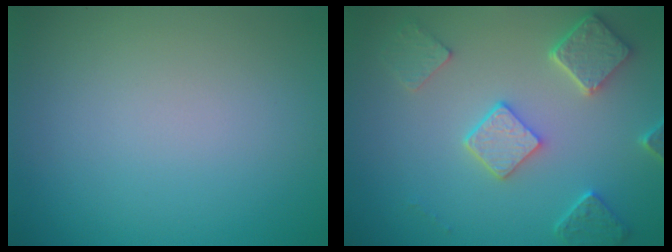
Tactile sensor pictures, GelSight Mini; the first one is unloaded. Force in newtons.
{"total": 4.9, "press": 3.9, "slide": 2.9}